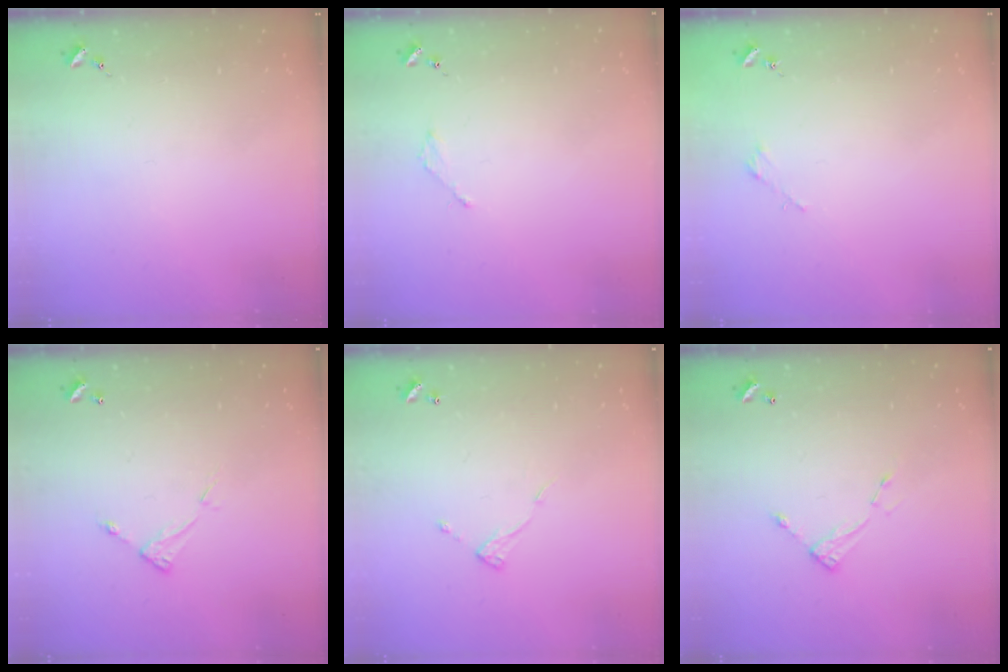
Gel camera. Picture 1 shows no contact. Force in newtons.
{"total": 2.0, "press": 2.0, "slide": 0.3}
{"total": 1.8, "press": 1.8, "slide": 0.2}
{"total": 4.9, "press": 4.8, "slide": 0.3}
{"total": 7.0, "press": 7.0, "slide": 0.4}
{"total": 4.7, "press": 4.6, "slide": 0.4}